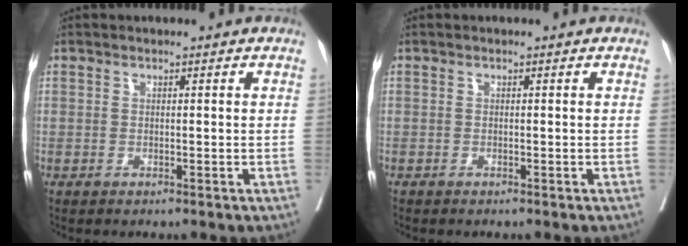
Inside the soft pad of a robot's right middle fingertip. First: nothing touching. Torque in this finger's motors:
{"motor_torque": [0.00, 0.00, 0.00, 0.00]}